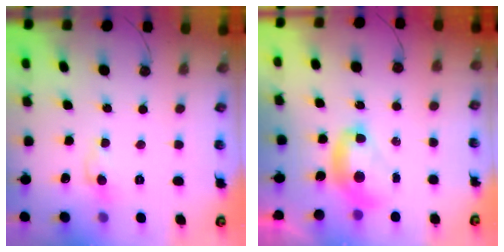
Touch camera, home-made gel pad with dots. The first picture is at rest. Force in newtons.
{"total": 2.6, "press": 2.6, "slide": 0.1}